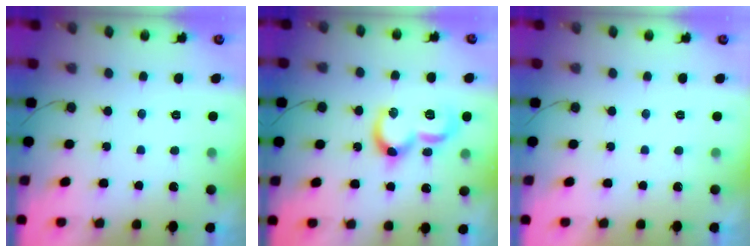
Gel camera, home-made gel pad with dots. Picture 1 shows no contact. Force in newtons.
{"total": 12.7, "press": 12.6, "slide": 1.2}
{"total": 1.6, "press": 1.6, "slide": 0.0}